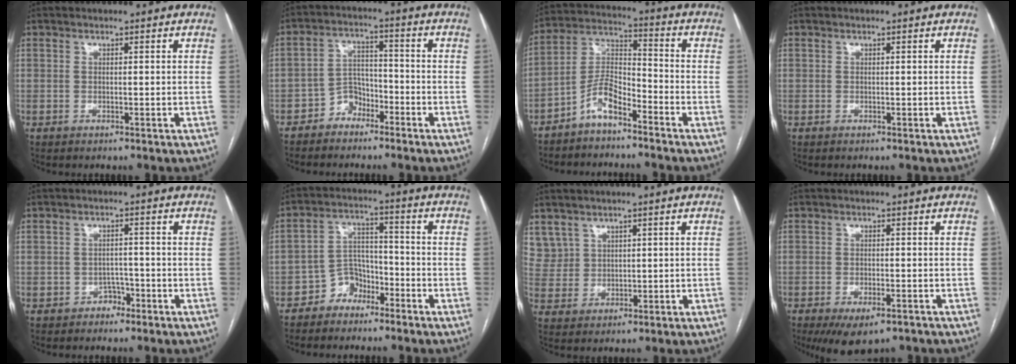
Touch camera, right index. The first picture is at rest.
{"total": 4.5, "force": [-3.3, 2.9, 1.2], "torque": [-0.011, 0.012, -0.061]}
{"total": 7.1, "force": [-5.0, 2.2, 4.5], "torque": [-0.100, 0.016, -0.101]}
{"total": 0.0}
{"total": 2.3, "force": [-1.4, 1.7, 0.3], "torque": [0.001, 0.010, -0.024]}
{"total": 5.4, "force": [-3.9, 3.6, 1.1], "torque": [-0.010, 0.015, -0.071]}
{"total": 6.0, "force": [3.8, 4.7, 0.5], "torque": [-0.013, 0.014, 0.089]}
{"total": 6.6, "force": [-4.4, 2.4, 4.3], "torque": [-0.066, -0.011, -0.066]}